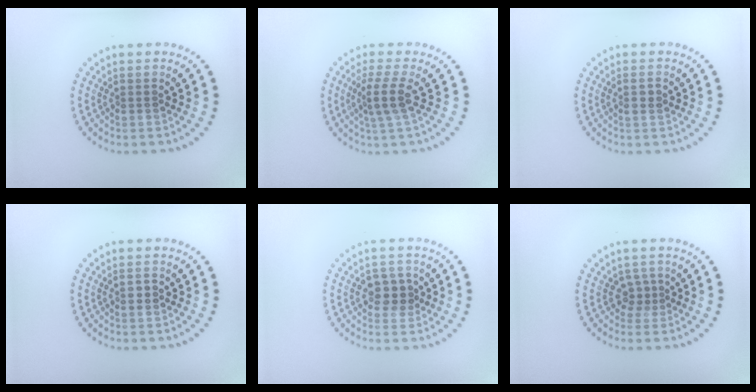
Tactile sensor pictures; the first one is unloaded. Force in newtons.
{"total": 2.9, "press": 2.2, "slide": 1.9}
{"total": 1.2, "press": 1.1, "slide": 0.5}
{"total": 1.0, "press": 1.0, "slide": 0.2}
{"total": 2.5, "press": 2.4, "slide": 0.6}
{"total": 1.4, "press": 1.1, "slide": 0.9}